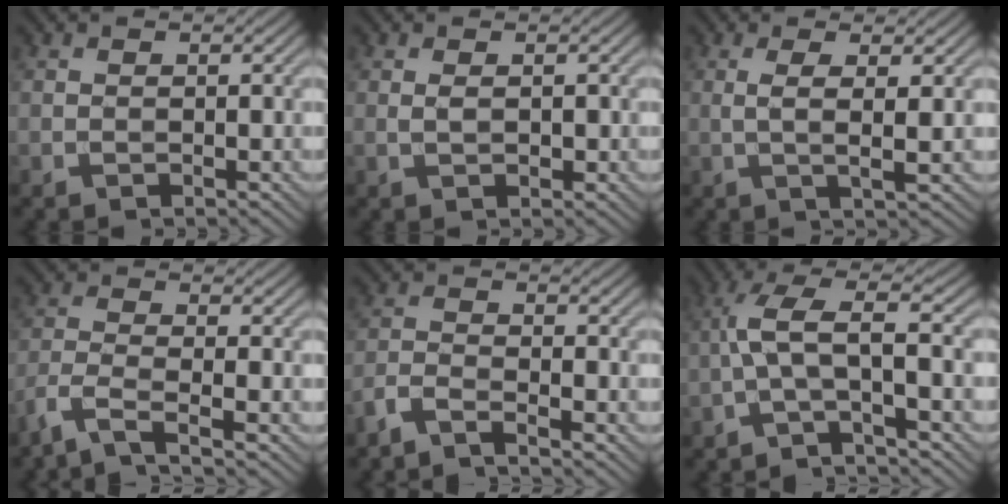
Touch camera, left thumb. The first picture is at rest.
{"total": 1.4, "force": [0.1, 0.7, 1.2], "torque": [-0.025, -0.001, 0.005]}
{"total": 3.3, "force": [0.6, 0.5, 3.2], "torque": [-0.060, 0.003, 0.010]}
{"total": 4.5, "force": [-3.3, 0.8, 3.0], "torque": [-0.060, -0.005, -0.084]}
{"total": 3.3, "force": [-2.8, 0.4, 1.6], "torque": [-0.035, -0.006, -0.071]}
{"total": 5.9, "force": [-1.2, 1.3, 5.6], "torque": [-0.115, 0.020, -0.039]}